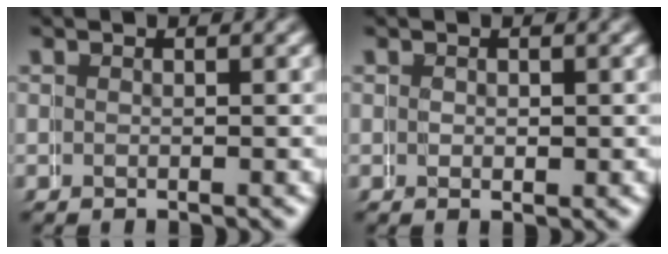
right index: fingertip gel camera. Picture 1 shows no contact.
{"total": 0.9, "force": [0.4, 0.7, -0.4], "torque": [-0.004, -0.007, 0.005]}